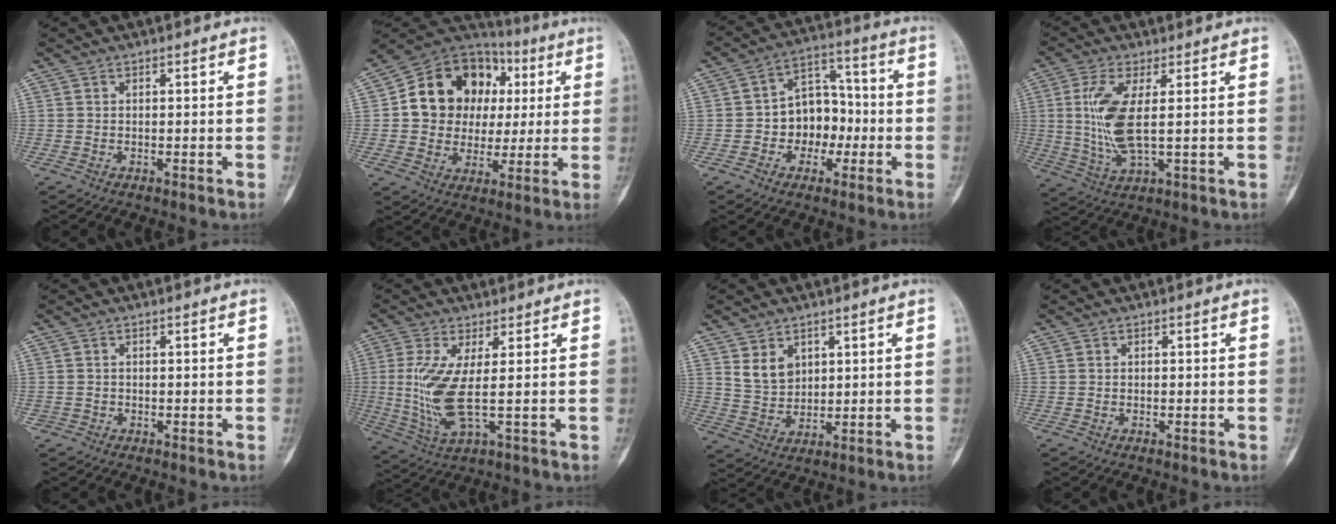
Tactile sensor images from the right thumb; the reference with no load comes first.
{"total": 18.7, "force": [3.3, 15.5, 10.1], "torque": [-0.118, 0.032, 0.061]}
{"total": 10.7, "force": [-2.1, 8.3, 6.5], "torque": [-0.047, 0.045, -0.041]}
{"total": 10.0, "force": [1.3, 3.0, 9.5], "torque": [-0.222, -0.013, 0.029]}
{"total": 0.7, "force": [-0.3, 0.6, -0.2], "torque": [0.009, 0.006, -0.007]}
{"total": 9.8, "force": [0.5, 2.3, 9.6], "torque": [-0.234, -0.018, 0.015]}
{"total": 6.0, "force": [2.8, 4.3, 3.1], "torque": [-0.038, -0.022, 0.064]}
{"total": 0.0}